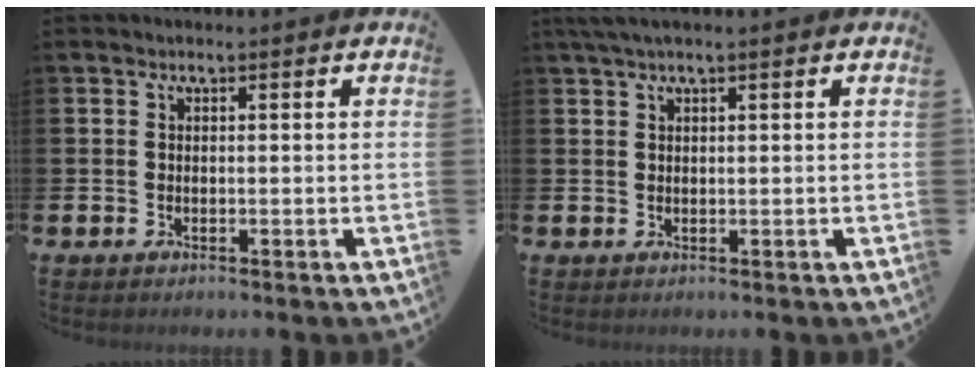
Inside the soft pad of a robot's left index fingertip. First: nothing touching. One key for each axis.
{"total": 1.7, "fx": 1.3, "fy": 0.0, "fz": 1.1, "tx": -0.029, "ty": 0.005, "tz": 0.024}